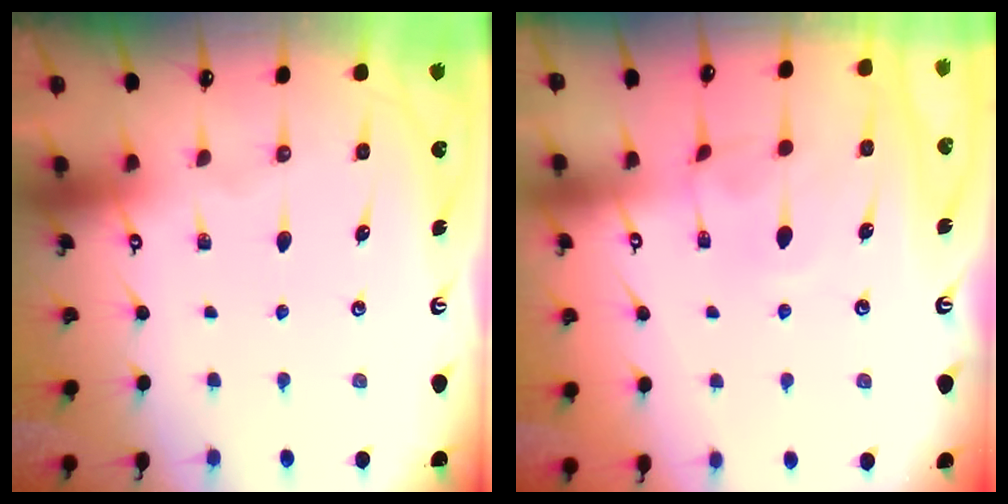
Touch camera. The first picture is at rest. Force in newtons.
{"total": 2.8, "press": 2.8, "slide": 0.3}